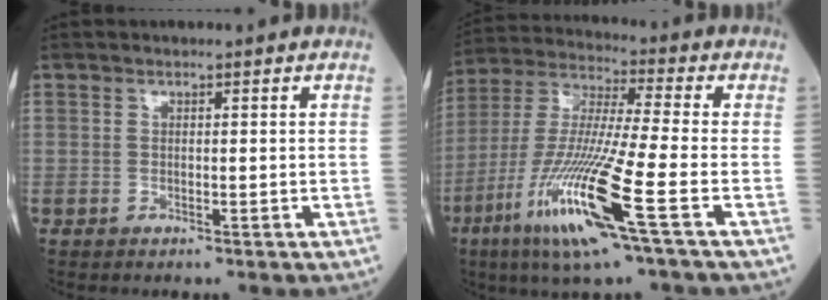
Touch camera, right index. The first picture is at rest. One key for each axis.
{"total": 17.2, "fx": -7.4, "fy": -0.1, "fz": 15.5, "tx": -0.335, "ty": -0.032, "tz": -0.145}